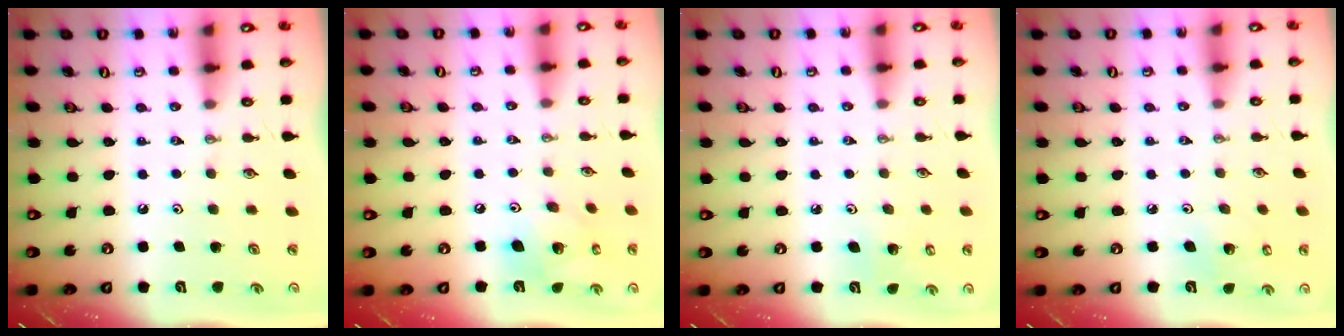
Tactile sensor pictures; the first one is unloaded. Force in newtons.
{"total": 13.4, "press": 13.1, "slide": 3.0}
{"total": 5.1, "press": 4.7, "slide": 1.9}
{"total": 5.0, "press": 4.7, "slide": 1.5}